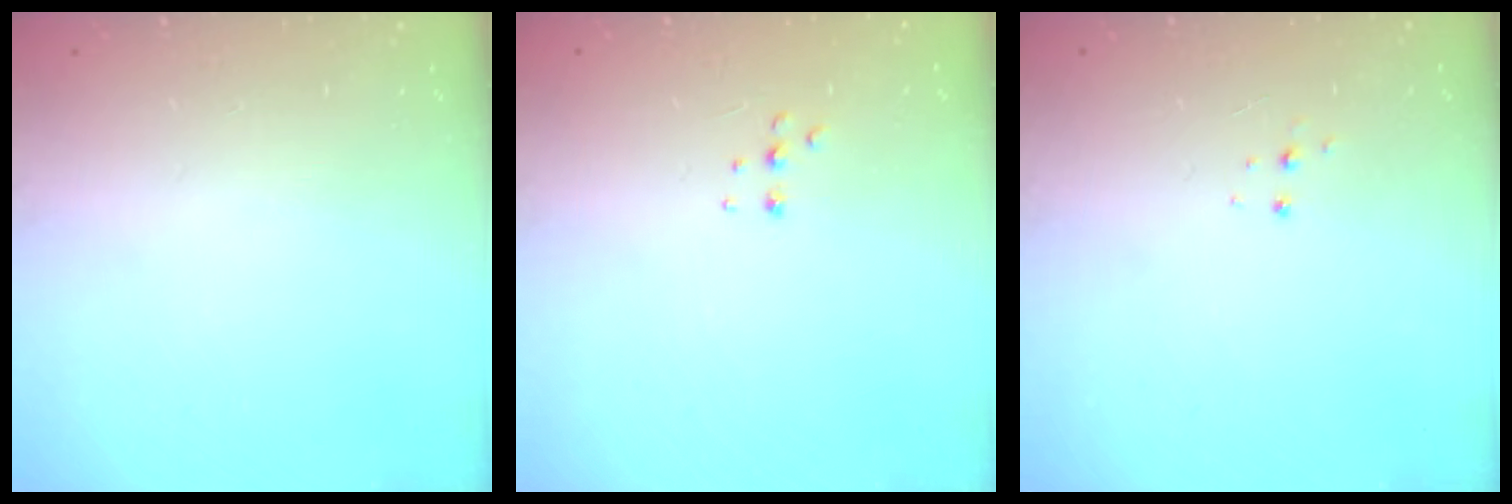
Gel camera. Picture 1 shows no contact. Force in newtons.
{"total": 3.4, "press": 3.3, "slide": 0.6}
{"total": 5.2, "press": 5.2, "slide": 0.3}